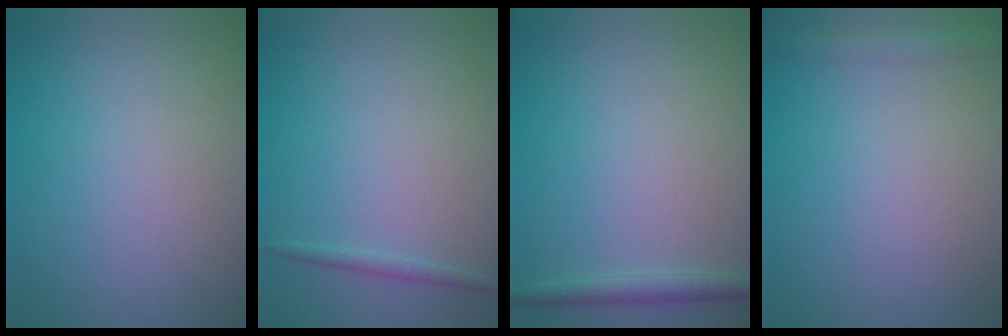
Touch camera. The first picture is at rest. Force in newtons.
{"total": 0.9, "press": 0.9, "slide": 0.1}
{"total": 1.7, "press": 1.7, "slide": 0.1}
{"total": 2.1, "press": 2.1, "slide": 0.1}